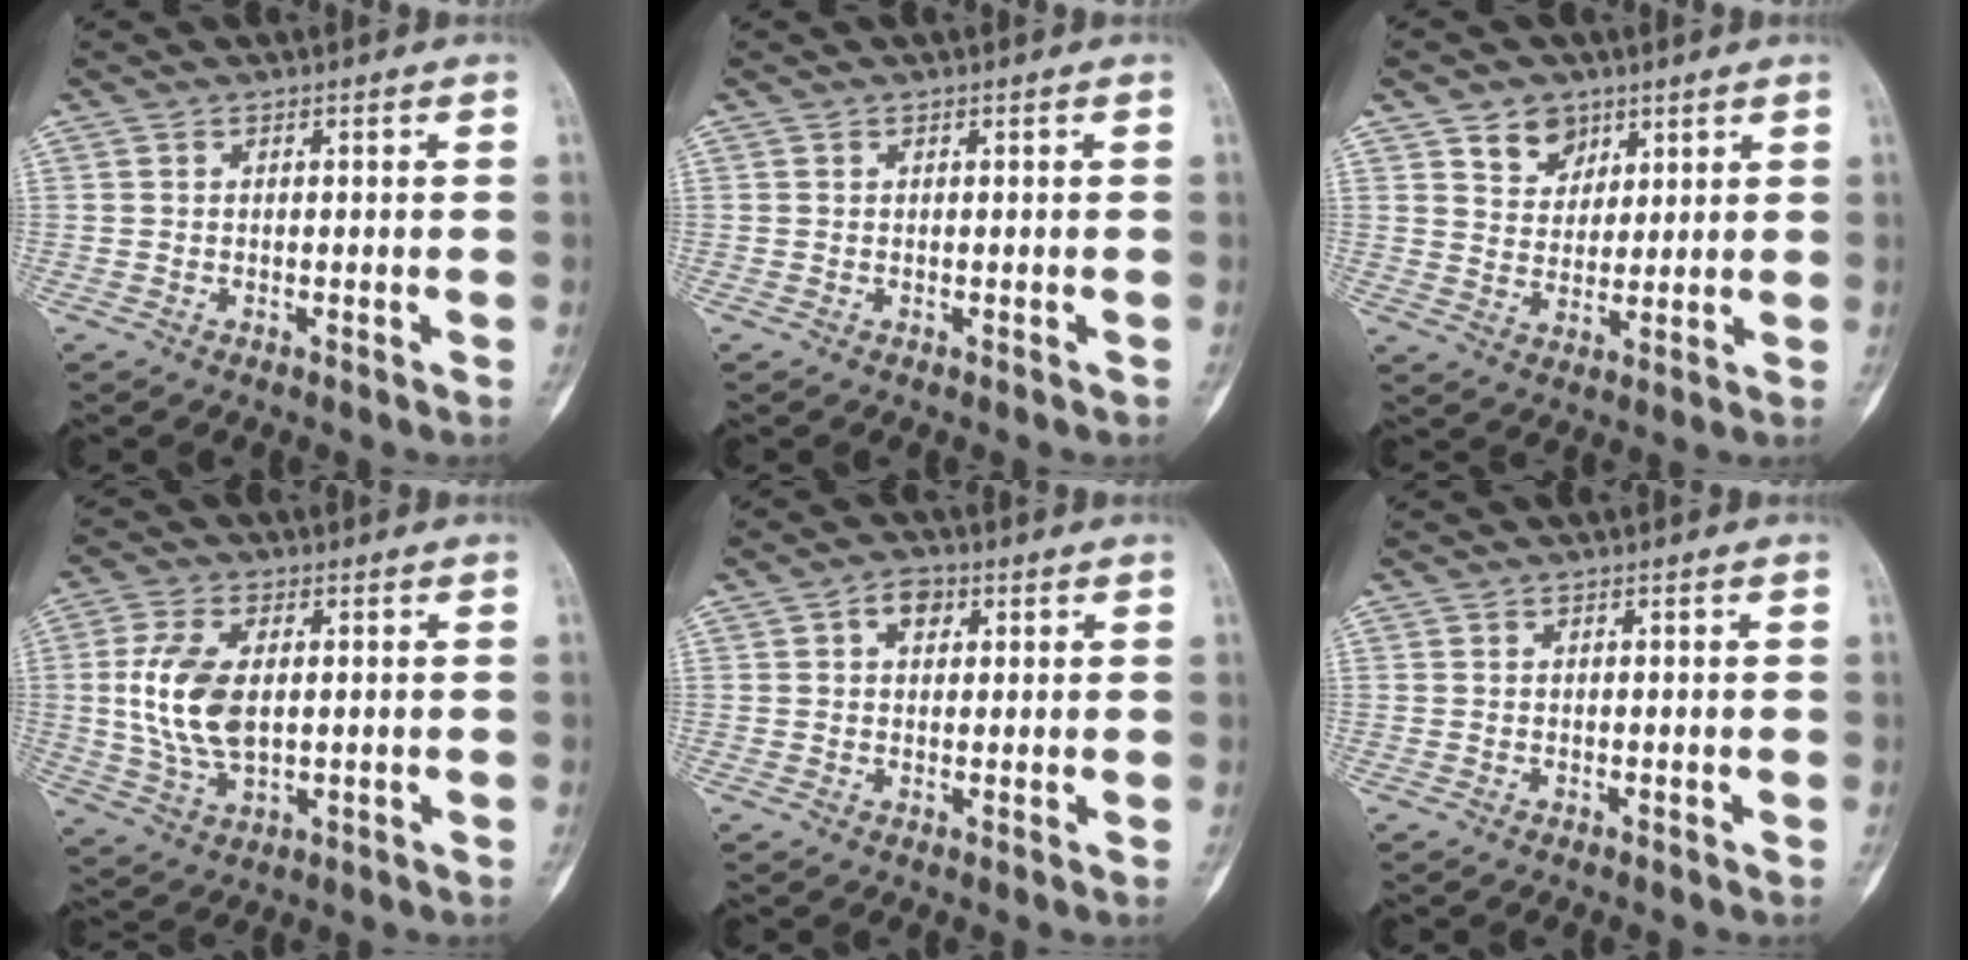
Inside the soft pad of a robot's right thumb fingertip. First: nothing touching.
{"total": 0.0}
{"total": 6.5, "force": [3.9, 4.8, 1.9], "torque": [-0.006, -0.023, 0.070]}
{"total": 11.3, "force": [0.8, 6.3, 9.3], "torque": [-0.193, -0.005, 0.022]}
{"total": 4.0, "force": [1.5, 2.8, 2.4], "torque": [-0.023, 0.003, 0.021]}
{"total": 0.0}